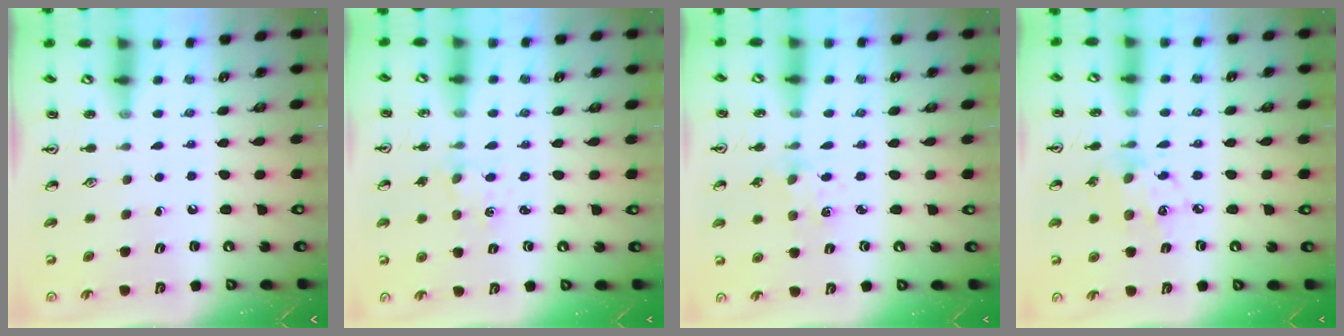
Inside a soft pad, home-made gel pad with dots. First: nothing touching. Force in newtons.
{"total": 0.7, "press": 0.7, "slide": 0.1}
{"total": 1.5, "press": 1.4, "slide": 0.4}
{"total": 9.0, "press": 9.0, "slide": 0.6}